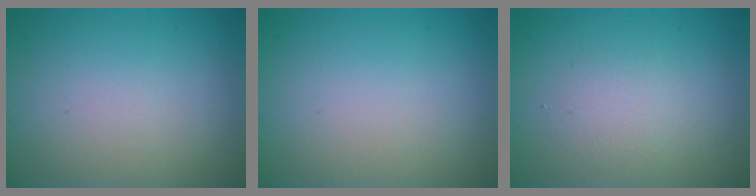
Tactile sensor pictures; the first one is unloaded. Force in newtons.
{"total": 0.0}
{"total": 1.8, "press": 1.8, "slide": 0.1}